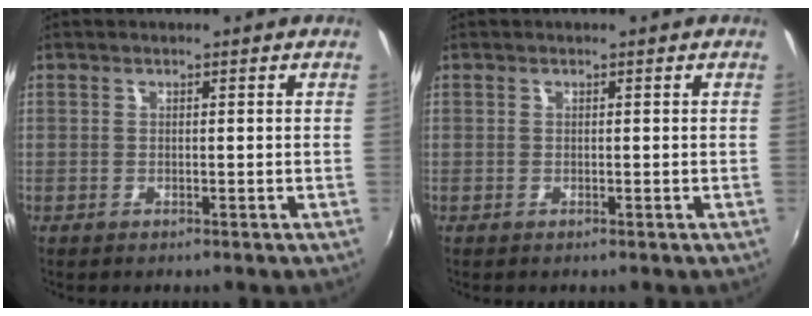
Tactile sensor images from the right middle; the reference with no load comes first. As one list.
[{"total": 0.0}]